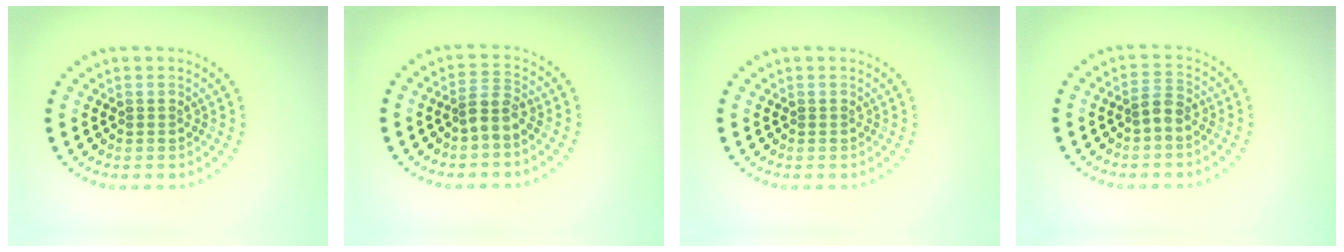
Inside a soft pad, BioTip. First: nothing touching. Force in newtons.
{"total": 2.2, "press": 1.7, "slide": 1.4}
{"total": 0.0}
{"total": 1.8, "press": 1.5, "slide": 0.9}